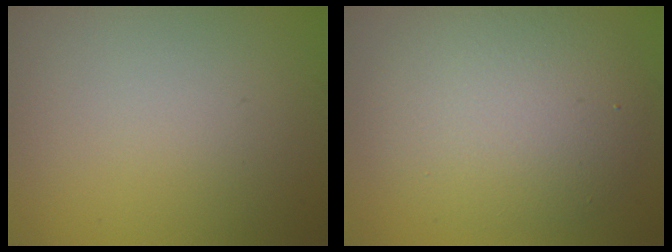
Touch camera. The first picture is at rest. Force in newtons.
{"total": 7.0, "press": 7.0, "slide": 0.2}